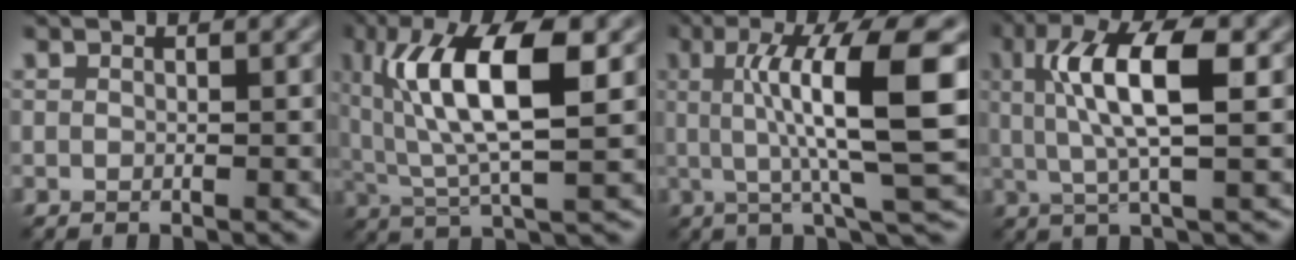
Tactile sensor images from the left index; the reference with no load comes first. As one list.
[{"total": 9.7, "force": [2.5, 2.9, 8.9], "torque": [-0.156, 0.003, 0.045]}, {"total": 10.8, "force": [1.5, 2.3, 10.5], "torque": [-0.150, 0.003, 0.027]}, {"total": 7.1, "force": [1.4, 2.0, 6.6], "torque": [-0.123, 0.010, 0.022]}]